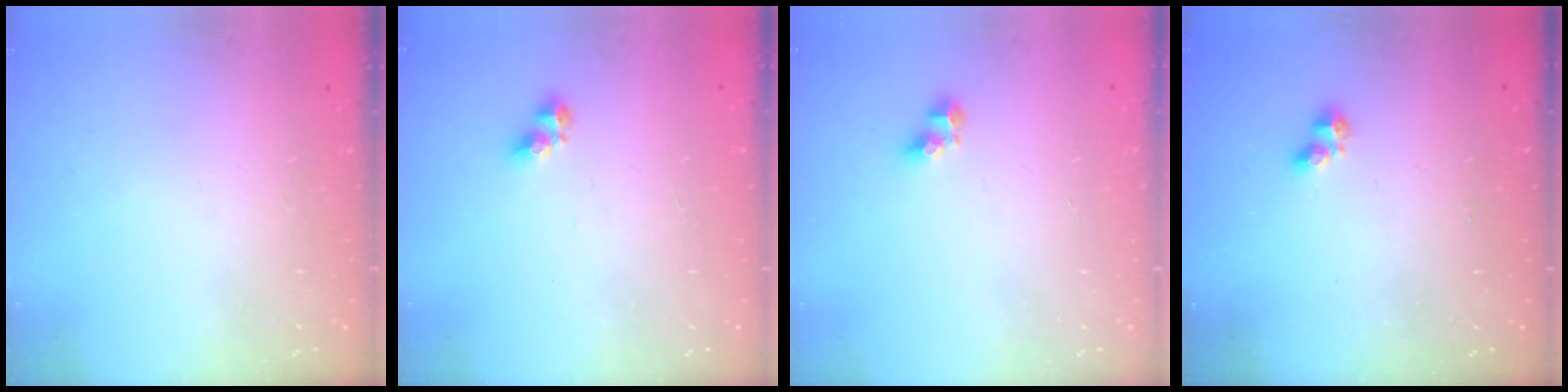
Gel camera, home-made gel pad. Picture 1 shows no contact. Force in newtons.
{"total": 5.4, "press": 5.3, "slide": 0.6}
{"total": 5.2, "press": 5.2, "slide": 0.4}
{"total": 1.8, "press": 1.7, "slide": 0.5}